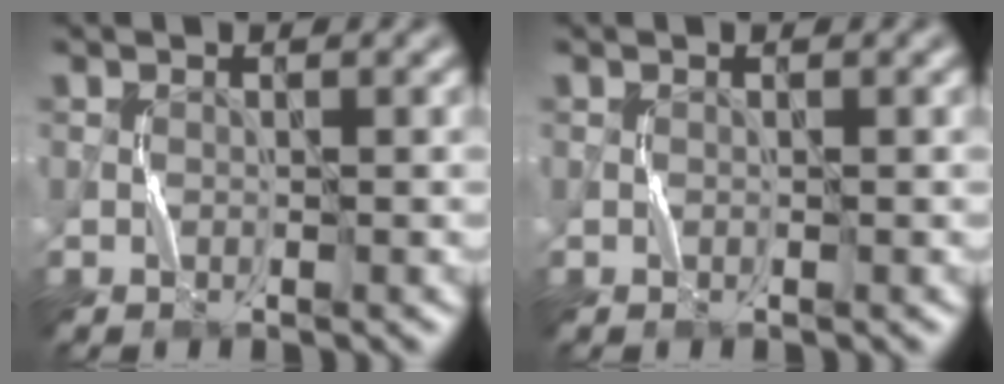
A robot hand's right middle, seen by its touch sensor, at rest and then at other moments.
{"total": 0.0}